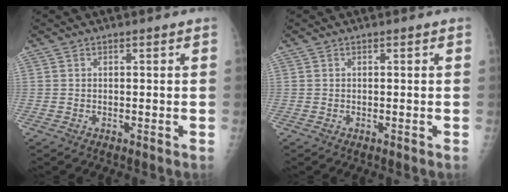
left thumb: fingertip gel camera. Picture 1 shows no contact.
{"total": 0.0}